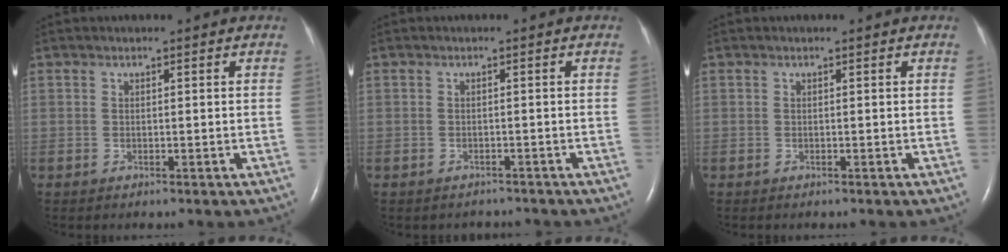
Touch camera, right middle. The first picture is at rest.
{"total": 2.0, "force": [-1.8, 0.8, -0.2], "torque": [-0.002, -0.001, -0.025]}
{"total": 0.0}